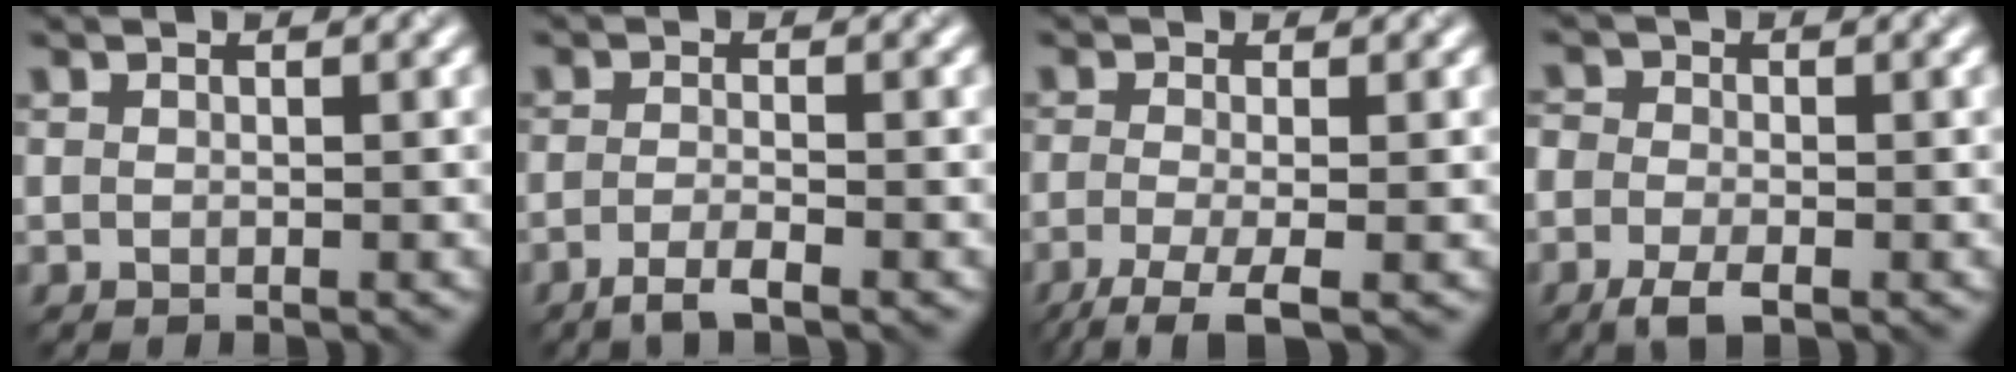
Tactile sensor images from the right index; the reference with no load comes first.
{"total": 2.4, "force": [-1.5, 0.5, 1.8], "torque": [-0.032, -0.001, -0.036]}
{"total": 4.5, "force": [-2.4, 1.1, 3.6], "torque": [-0.067, -0.007, -0.054]}
{"total": 3.1, "force": [-1.7, 1.7, 2.0], "torque": [-0.045, -0.004, -0.041]}